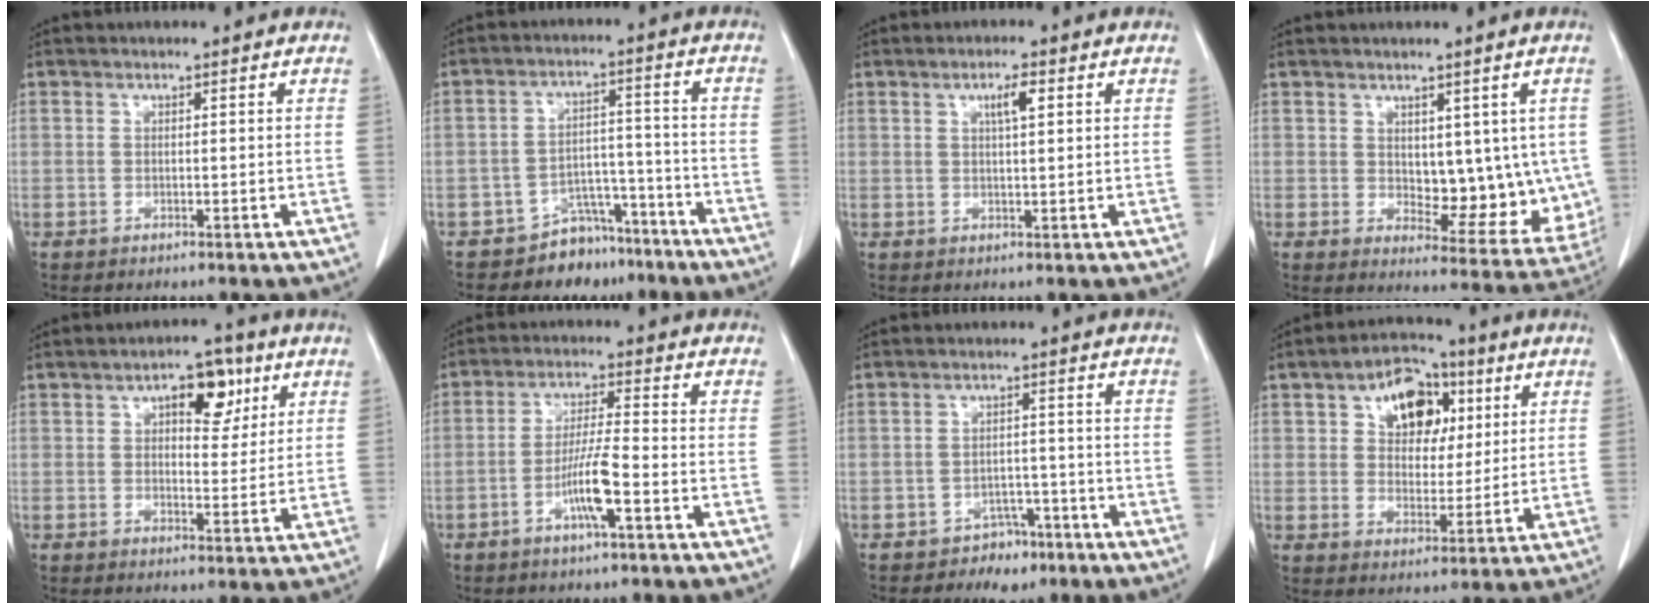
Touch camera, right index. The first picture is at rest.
{"total": 6.8, "force": [-5.6, 3.8, 0.7], "torque": [0.004, 0.041, -0.085]}
{"total": 2.9, "force": [1.2, 0.4, 2.6], "torque": [-0.045, 0.000, 0.020]}
{"total": 10.7, "force": [1.6, 5.7, 8.9], "torque": [-0.102, -0.007, 0.038]}
{"total": 7.4, "force": [3.4, 3.4, 5.6], "torque": [-0.073, 0.014, 0.047]}
{"total": 6.7, "force": [-2.7, 0.1, 6.2], "torque": [-0.122, -0.002, -0.052]}
{"total": 3.9, "force": [-2.7, 2.7, 1.0], "torque": [-0.006, 0.013, -0.031]}
{"total": 11.0, "force": [4.4, 7.0, 7.2], "torque": [-0.115, 0.029, 0.073]}